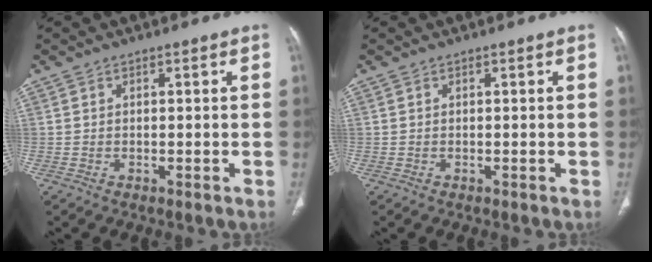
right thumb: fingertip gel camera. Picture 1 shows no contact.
{"total": 0.0}